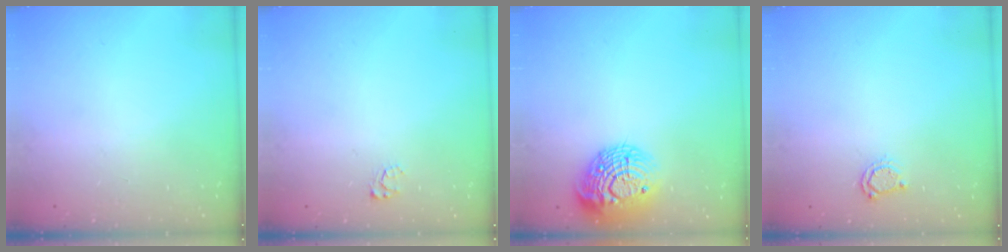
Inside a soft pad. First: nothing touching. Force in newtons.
{"total": 3.1, "press": 3.1, "slide": 0.3}
{"total": 16.7, "press": 16.7, "slide": 1.0}
{"total": 4.5, "press": 4.4, "slide": 0.6}